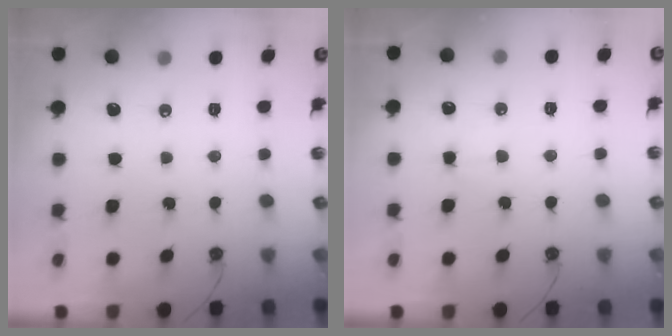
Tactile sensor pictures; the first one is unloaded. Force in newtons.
{"total": 2.2, "press": 2.1, "slide": 0.8}